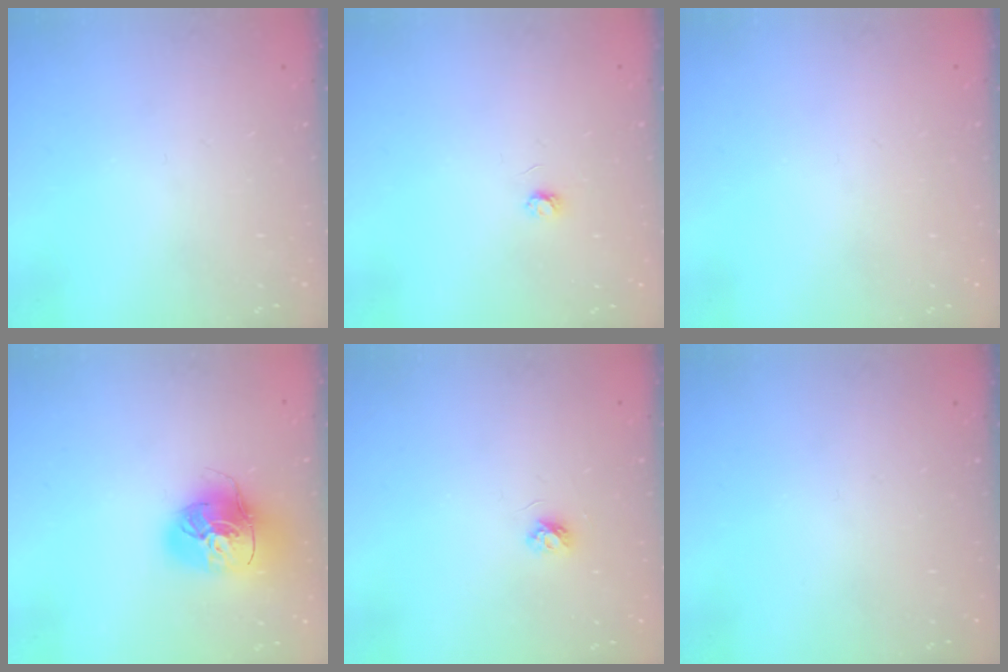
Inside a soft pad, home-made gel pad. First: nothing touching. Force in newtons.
{"total": 2.9, "press": 2.9, "slide": 0.3}
{"total": 0.8, "press": 0.8, "slide": 0.0}
{"total": 16.2, "press": 16.1, "slide": 2.0}
{"total": 3.7, "press": 3.7, "slide": 0.4}
{"total": 0.0}